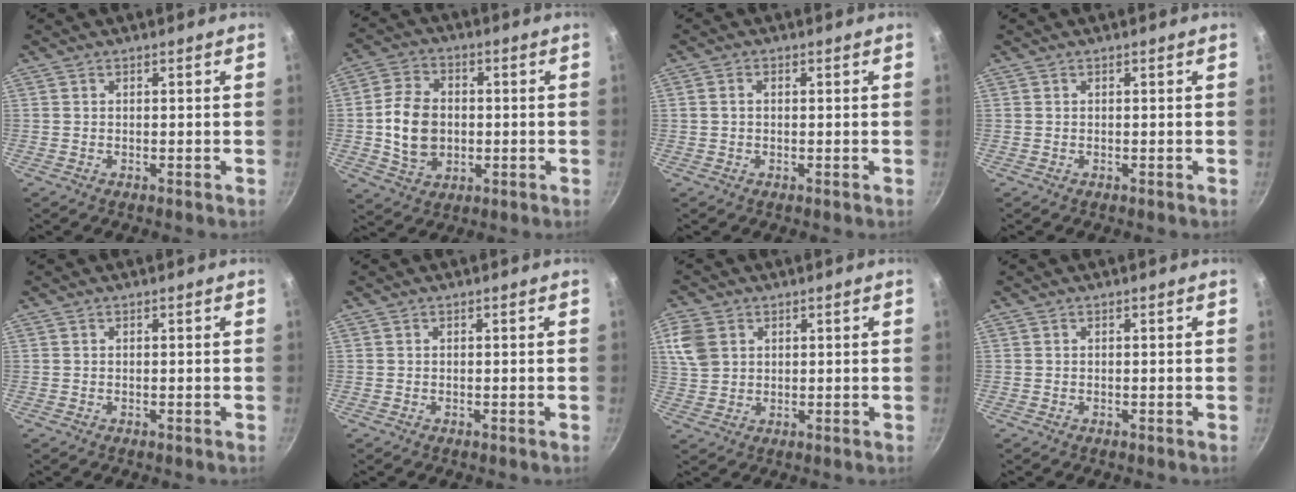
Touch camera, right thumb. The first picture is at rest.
{"total": 11.2, "force": [-0.5, 8.4, 7.3], "torque": [-0.113, 0.011, -0.009]}
{"total": 1.5, "force": [0.1, 1.1, 1.0], "torque": [-0.018, 0.007, 0.001]}
{"total": 0.0}
{"total": 0.0}
{"total": 0.0}
{"total": 6.9, "force": [2.4, 5.3, 3.7], "torque": [-0.063, -0.003, 0.049]}
{"total": 0.0}